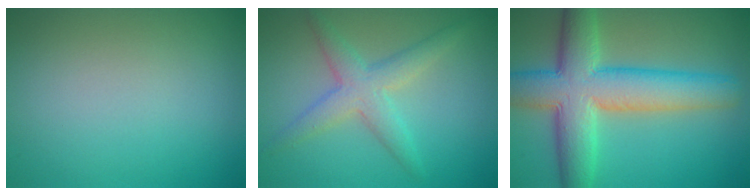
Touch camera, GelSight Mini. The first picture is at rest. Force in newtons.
{"total": 3.6, "press": 3.6, "slide": 0.1}
{"total": 9.8, "press": 9.8, "slide": 0.3}